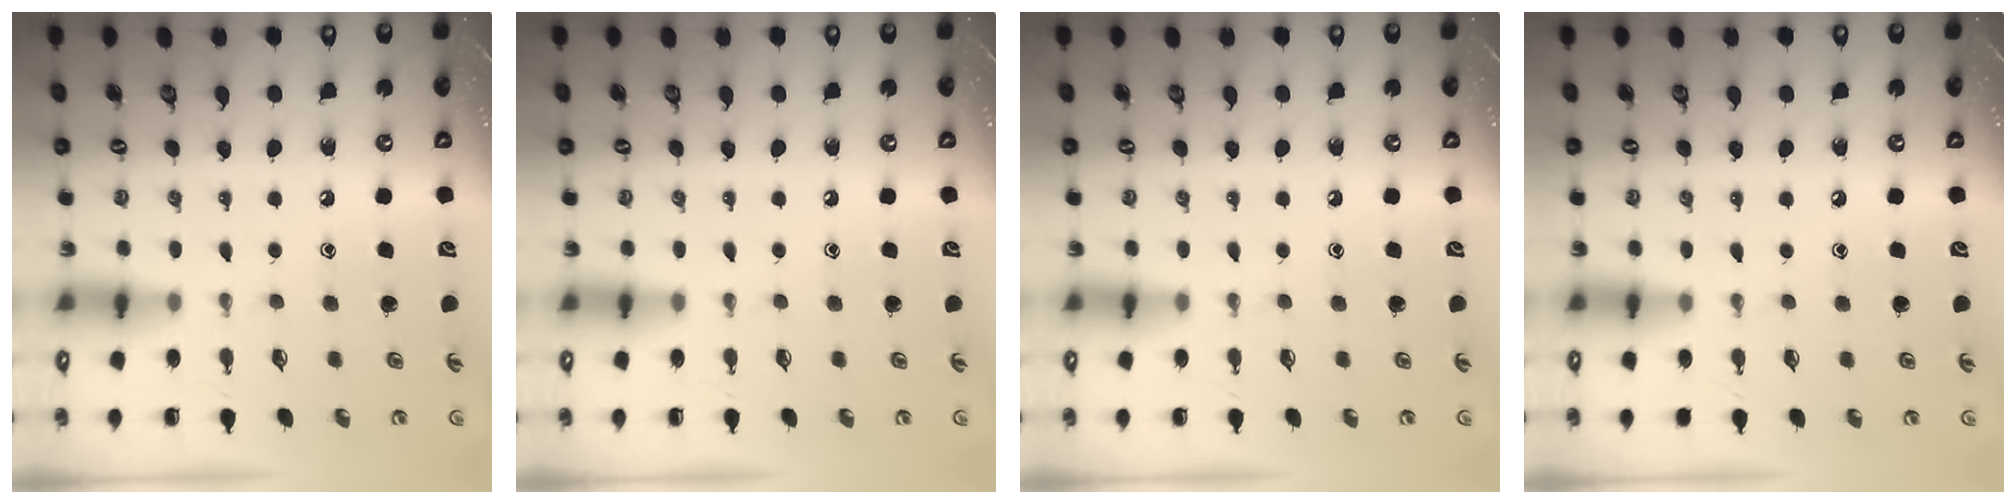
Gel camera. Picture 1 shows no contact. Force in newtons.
{"total": 0.0}
{"total": 0.0}
{"total": 3.2, "press": 3.2, "slide": 0.5}